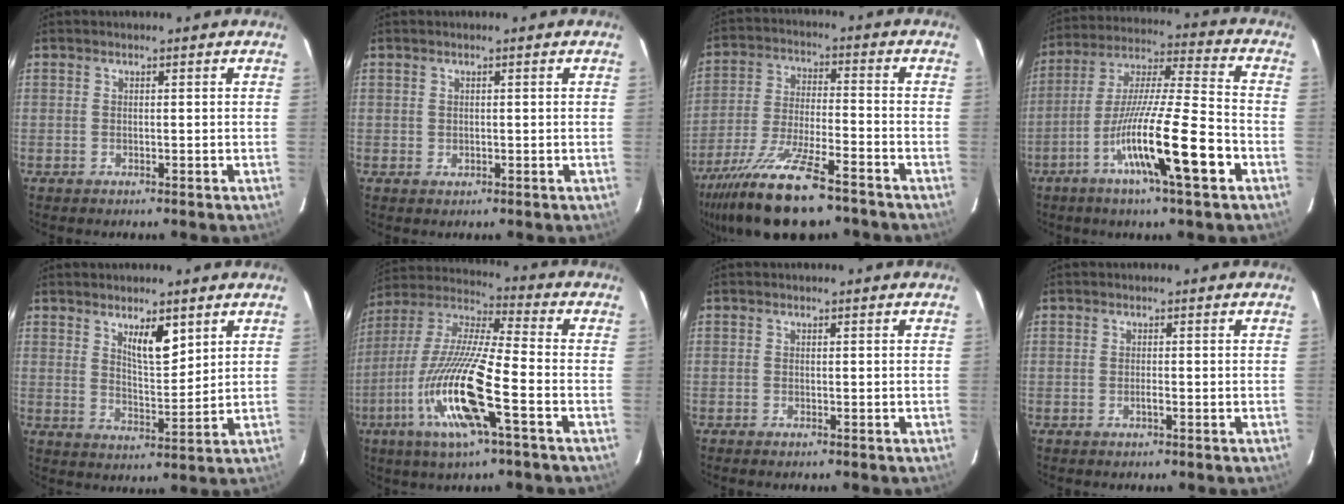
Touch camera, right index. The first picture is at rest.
{"total": 0.7, "force": [0.0, 0.6, 0.3], "torque": [-0.008, 0.000, 0.002]}
{"total": 16.2, "force": [-12.1, 2.3, 10.5], "torque": [-0.197, -0.037, -0.212]}
{"total": 16.7, "force": [-7.0, 0.3, 15.1], "torque": [-0.276, -0.014, -0.126]}
{"total": 6.1, "force": [3.5, 1.7, 4.7], "torque": [-0.082, -0.007, 0.064]}
{"total": 17.4, "force": [-6.2, 1.5, 16.2], "torque": [-0.340, -0.015, -0.120]}
{"total": 0.7, "force": [-0.6, 0.1, 0.4], "torque": [-0.010, -0.002, -0.007]}
{"total": 0.8, "force": [-0.3, 0.0, 0.7], "torque": [-0.015, 0.001, -0.006]}